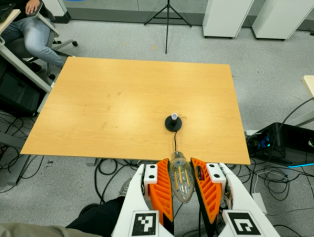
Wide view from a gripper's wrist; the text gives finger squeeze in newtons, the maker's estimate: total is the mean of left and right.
{"total": 18.0, "left": 18.6, "right": 17.3}